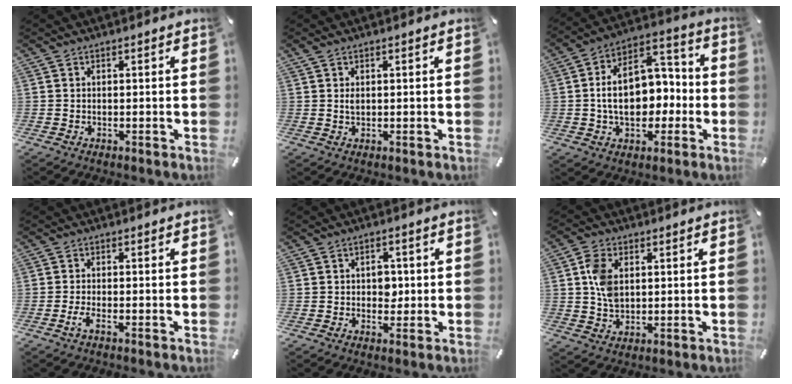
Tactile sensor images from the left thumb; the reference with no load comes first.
{"total": 1.6, "force": [0.5, 0.7, 1.4], "torque": [-0.030, 0.001, 0.007]}
{"total": 15.6, "force": [-0.9, 11.3, 10.8], "torque": [-0.179, 0.007, -0.014]}
{"total": 2.3, "force": [-1.0, 0.5, 2.0], "torque": [-0.048, -0.007, -0.020]}
{"total": 3.6, "force": [0.1, 2.9, 2.2], "torque": [-0.020, -0.002, -0.006]}
{"total": 7.2, "force": [1.6, 5.2, 4.8], "torque": [-0.114, 0.001, 0.026]}